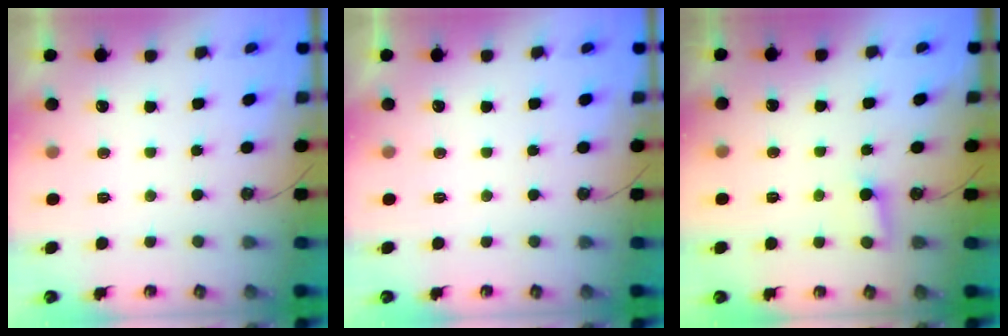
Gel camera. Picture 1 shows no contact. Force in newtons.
{"total": 0.0}
{"total": 2.6, "press": 2.6, "slide": 0.3}